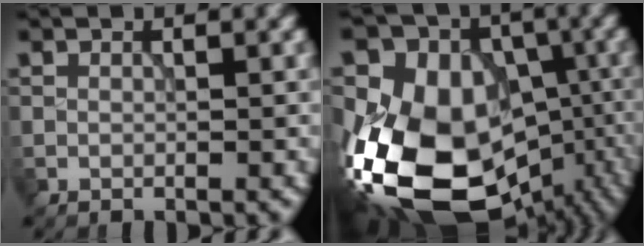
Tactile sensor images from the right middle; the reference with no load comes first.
{"total": 21.5, "force": [-6.5, 15.9, 12.9], "torque": [-0.224, -0.011, -0.100]}